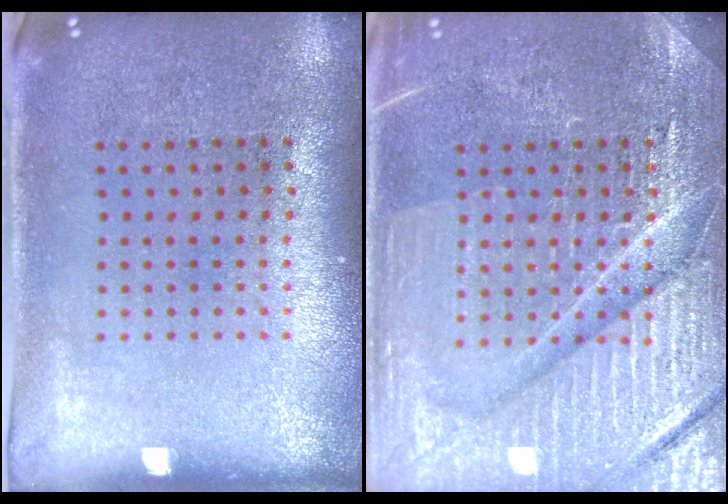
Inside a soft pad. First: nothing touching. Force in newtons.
{"total": 7.4, "press": 7.4, "slide": 1.0}